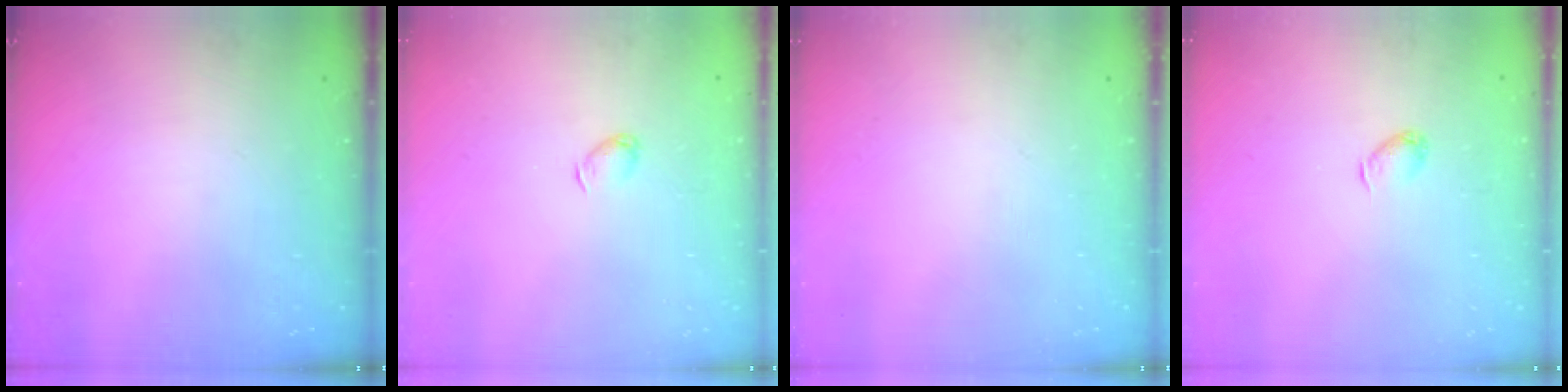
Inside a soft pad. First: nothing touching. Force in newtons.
{"total": 3.1, "press": 3.0, "slide": 0.6}
{"total": 0.0}
{"total": 3.6, "press": 3.5, "slide": 0.7}